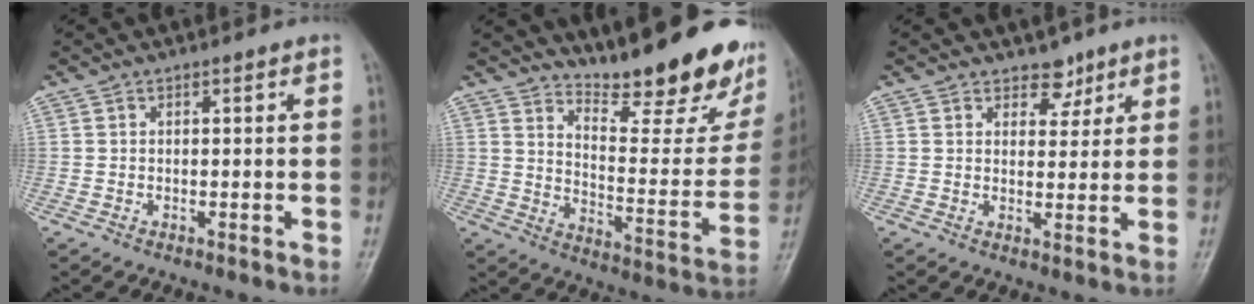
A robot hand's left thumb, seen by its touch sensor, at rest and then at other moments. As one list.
[{"total": 22.4, "force": [18.3, 5.8, 11.7], "torque": [-0.128, -0.139, 0.251]}, {"total": 3.5, "force": [2.6, 2.1, 1.0], "torque": [0.010, -0.017, 0.039]}]